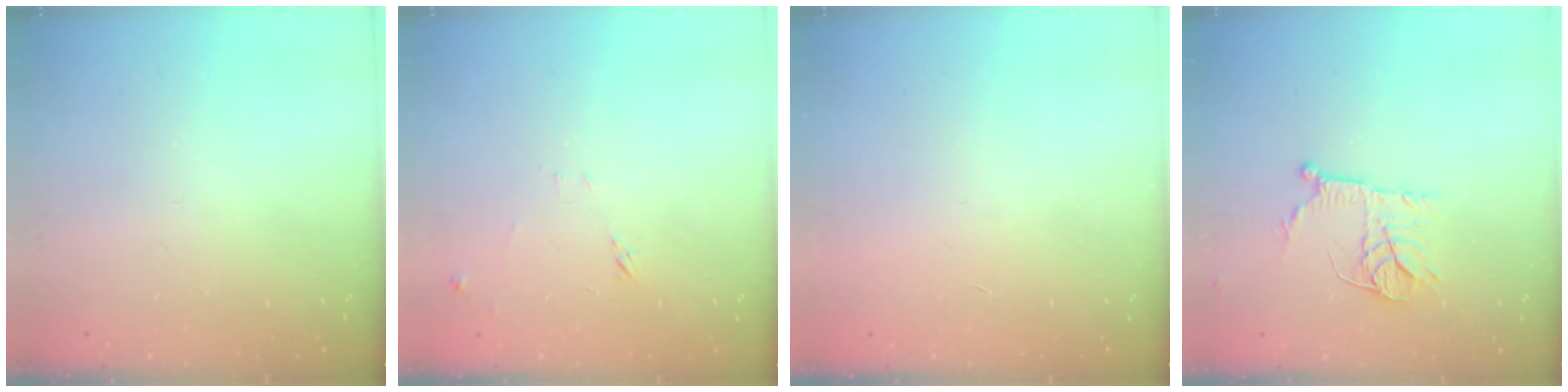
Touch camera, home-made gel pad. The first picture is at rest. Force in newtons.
{"total": 9.4, "press": 9.4, "slide": 0.6}
{"total": 1.7, "press": 1.7, "slide": 0.1}
{"total": 11.2, "press": 11.1, "slide": 0.7}